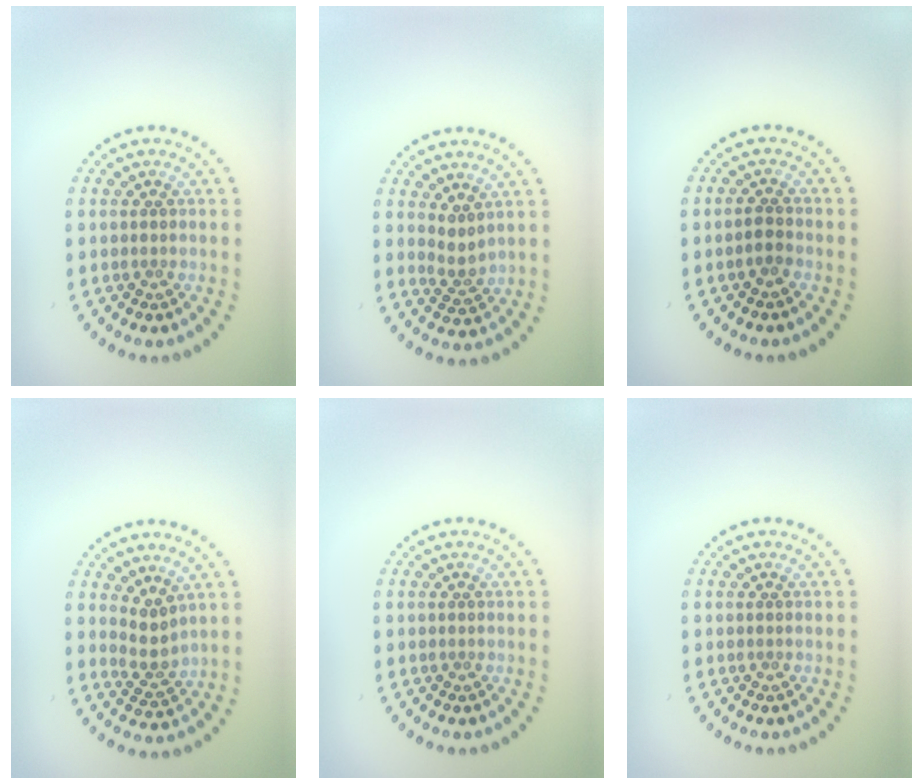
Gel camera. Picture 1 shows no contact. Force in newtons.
{"total": 1.7, "press": 1.3, "slide": 1.2}
{"total": 1.2, "press": 1.1, "slide": 0.6}
{"total": 2.1, "press": 1.6, "slide": 1.4}
{"total": 0.0}
{"total": 0.0}